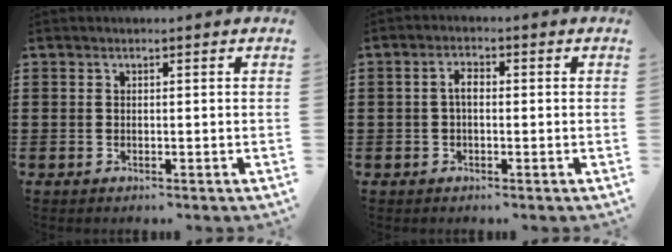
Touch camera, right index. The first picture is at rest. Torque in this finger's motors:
{"motor_torque": [0.74, 0.37, 0.41, 0.10]}